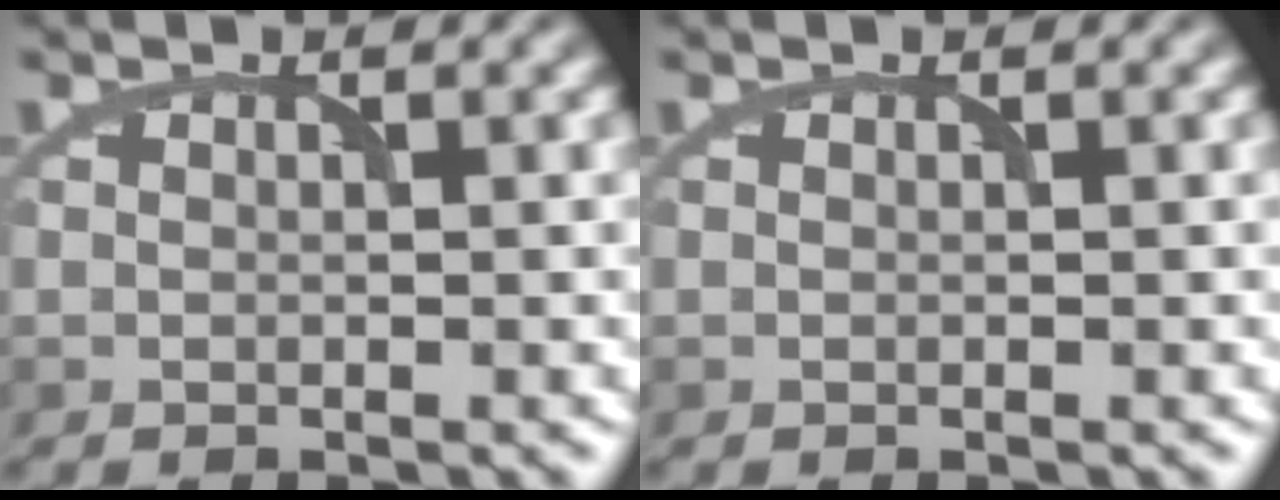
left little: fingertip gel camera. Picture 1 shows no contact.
{"total": 0.0}